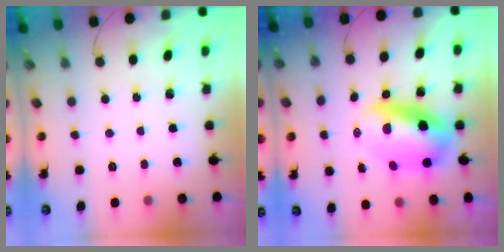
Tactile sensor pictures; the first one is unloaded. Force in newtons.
{"total": 10.6, "press": 10.3, "slide": 2.5}